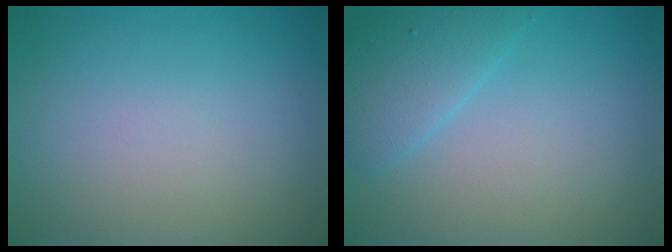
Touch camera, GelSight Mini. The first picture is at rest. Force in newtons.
{"total": 2.6, "press": 2.6, "slide": 0.2}